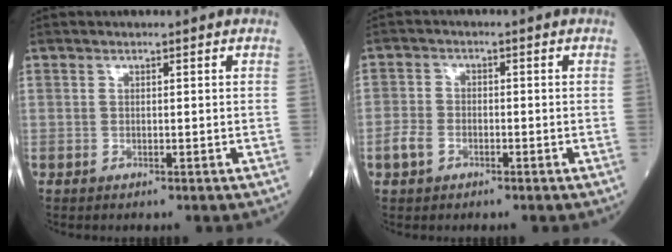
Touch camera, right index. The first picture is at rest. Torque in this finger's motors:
{"motor_torque": [0.31, -0.12, -0.01, 0.00]}